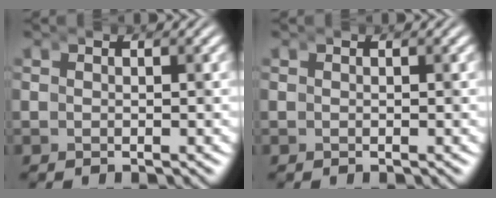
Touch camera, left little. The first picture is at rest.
{"total": 0.0}